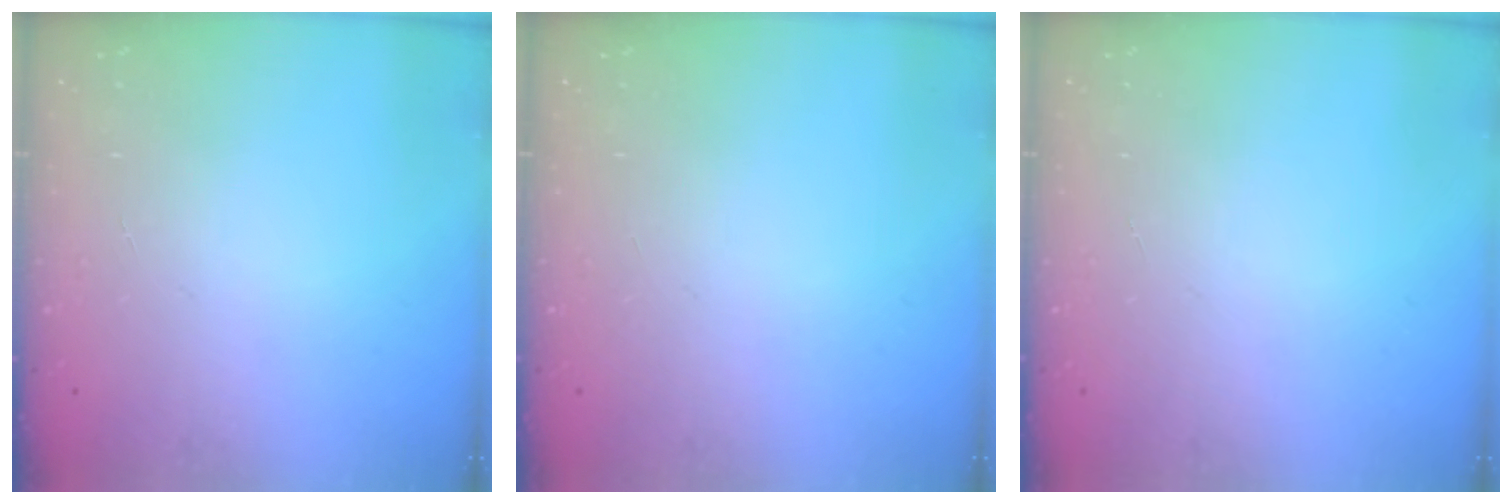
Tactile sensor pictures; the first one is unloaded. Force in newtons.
{"total": 0.0}
{"total": 0.0}